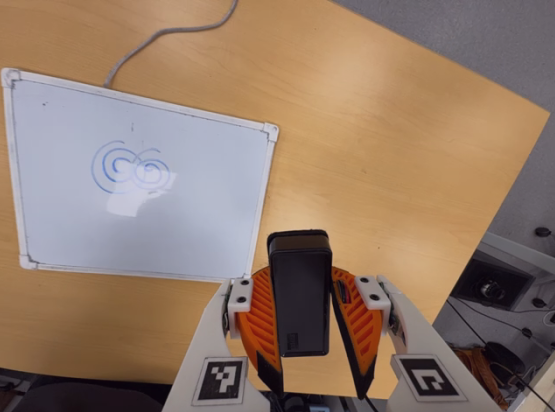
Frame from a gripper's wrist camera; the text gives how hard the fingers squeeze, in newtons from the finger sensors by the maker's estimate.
{"total": 8.0, "left": 6.7, "right": 9.3}